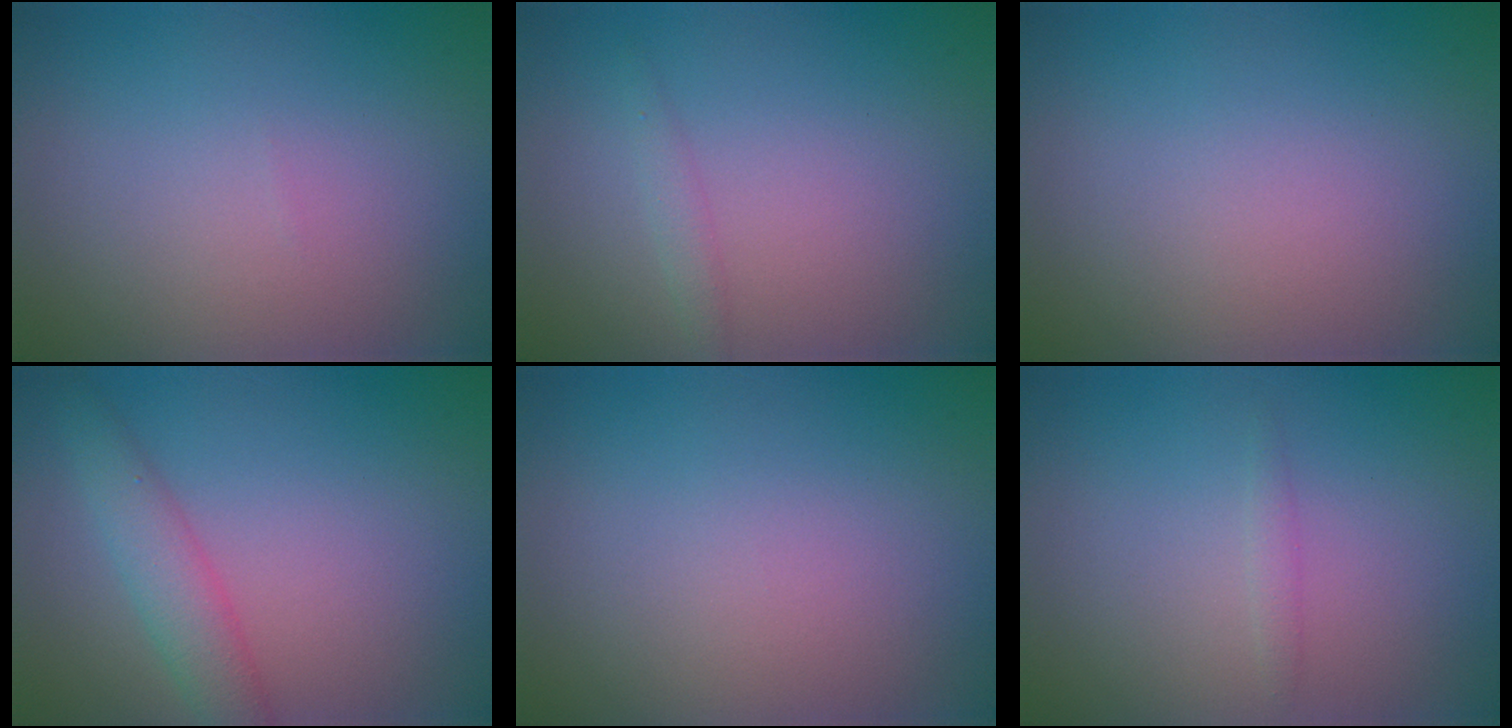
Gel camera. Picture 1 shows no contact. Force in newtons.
{"total": 1.0, "press": 1.0, "slide": 0.0}
{"total": 0.0}
{"total": 3.4, "press": 3.4, "slide": 0.0}
{"total": 0.0}
{"total": 0.7, "press": 0.7, "slide": 0.0}